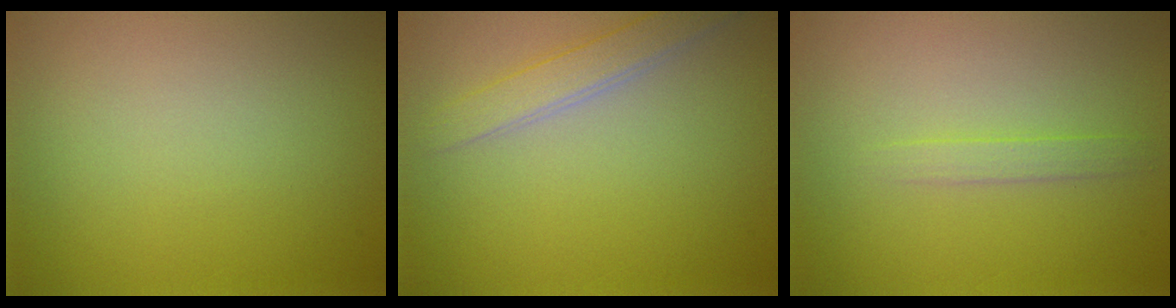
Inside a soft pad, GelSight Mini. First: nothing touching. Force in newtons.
{"total": 2.4, "press": 2.4, "slide": 0.1}
{"total": 1.2, "press": 1.2, "slide": 0.1}